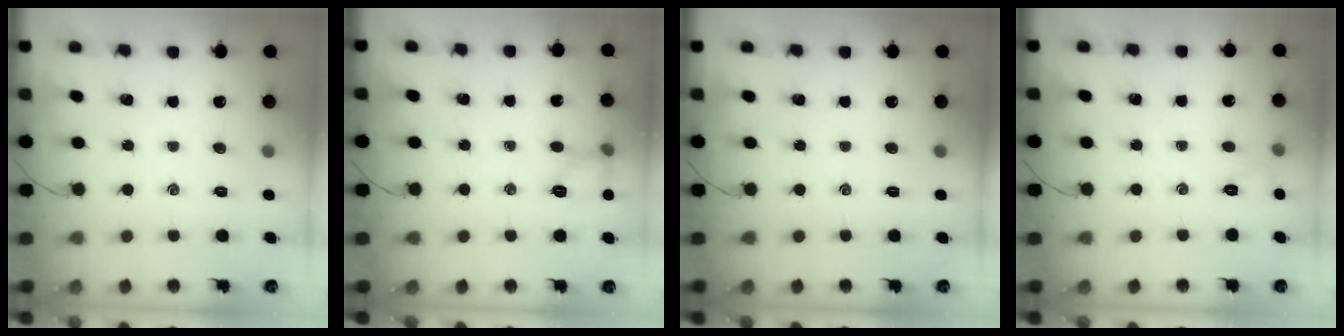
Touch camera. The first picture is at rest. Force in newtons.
{"total": 7.2, "press": 7.2, "slide": 0.6}
{"total": 0.0}
{"total": 2.6, "press": 2.6, "slide": 0.6}